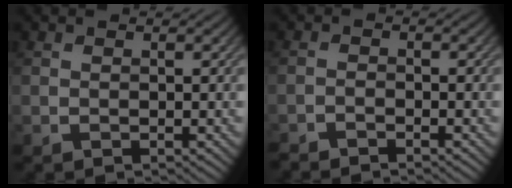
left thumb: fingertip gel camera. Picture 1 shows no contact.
{"total": 1.9, "force": [-1.9, 0.0, 0.2], "torque": [-0.005, -0.003, -0.042]}